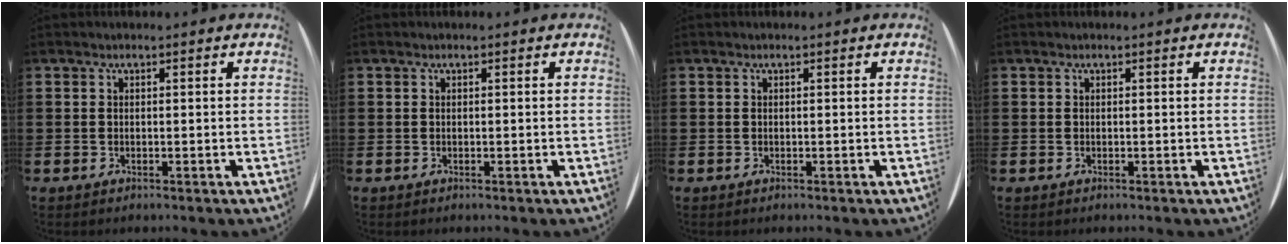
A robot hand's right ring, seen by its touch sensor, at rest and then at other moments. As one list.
[{"total": 0.0}, {"total": 0.0}, {"total": 0.0}]